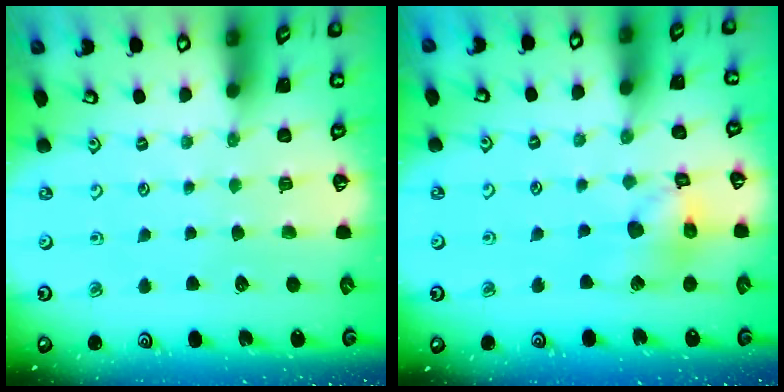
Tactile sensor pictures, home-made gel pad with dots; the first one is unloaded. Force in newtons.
{"total": 12.8, "press": 12.7, "slide": 1.8}